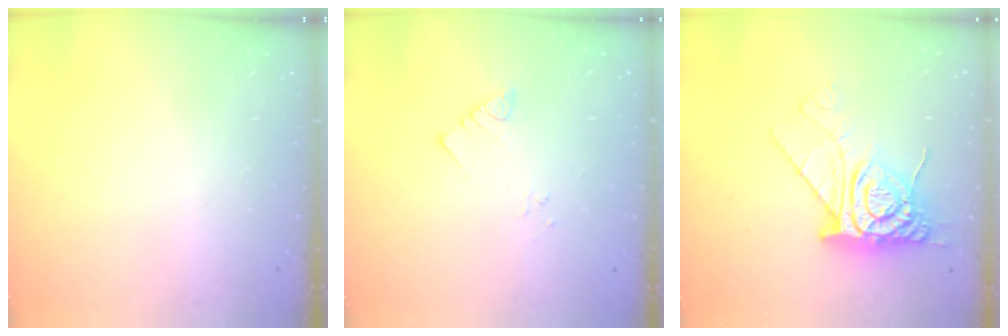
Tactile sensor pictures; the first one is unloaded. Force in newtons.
{"total": 2.8, "press": 2.8, "slide": 0.2}
{"total": 14.4, "press": 14.4, "slide": 1.3}